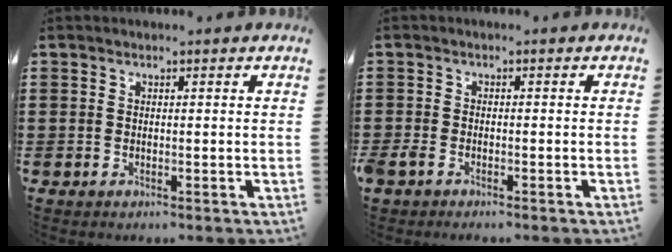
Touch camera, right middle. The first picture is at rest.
{"total": 1.6, "force": [-1.2, 0.7, 0.8], "torque": [-0.031, -0.005, -0.028]}